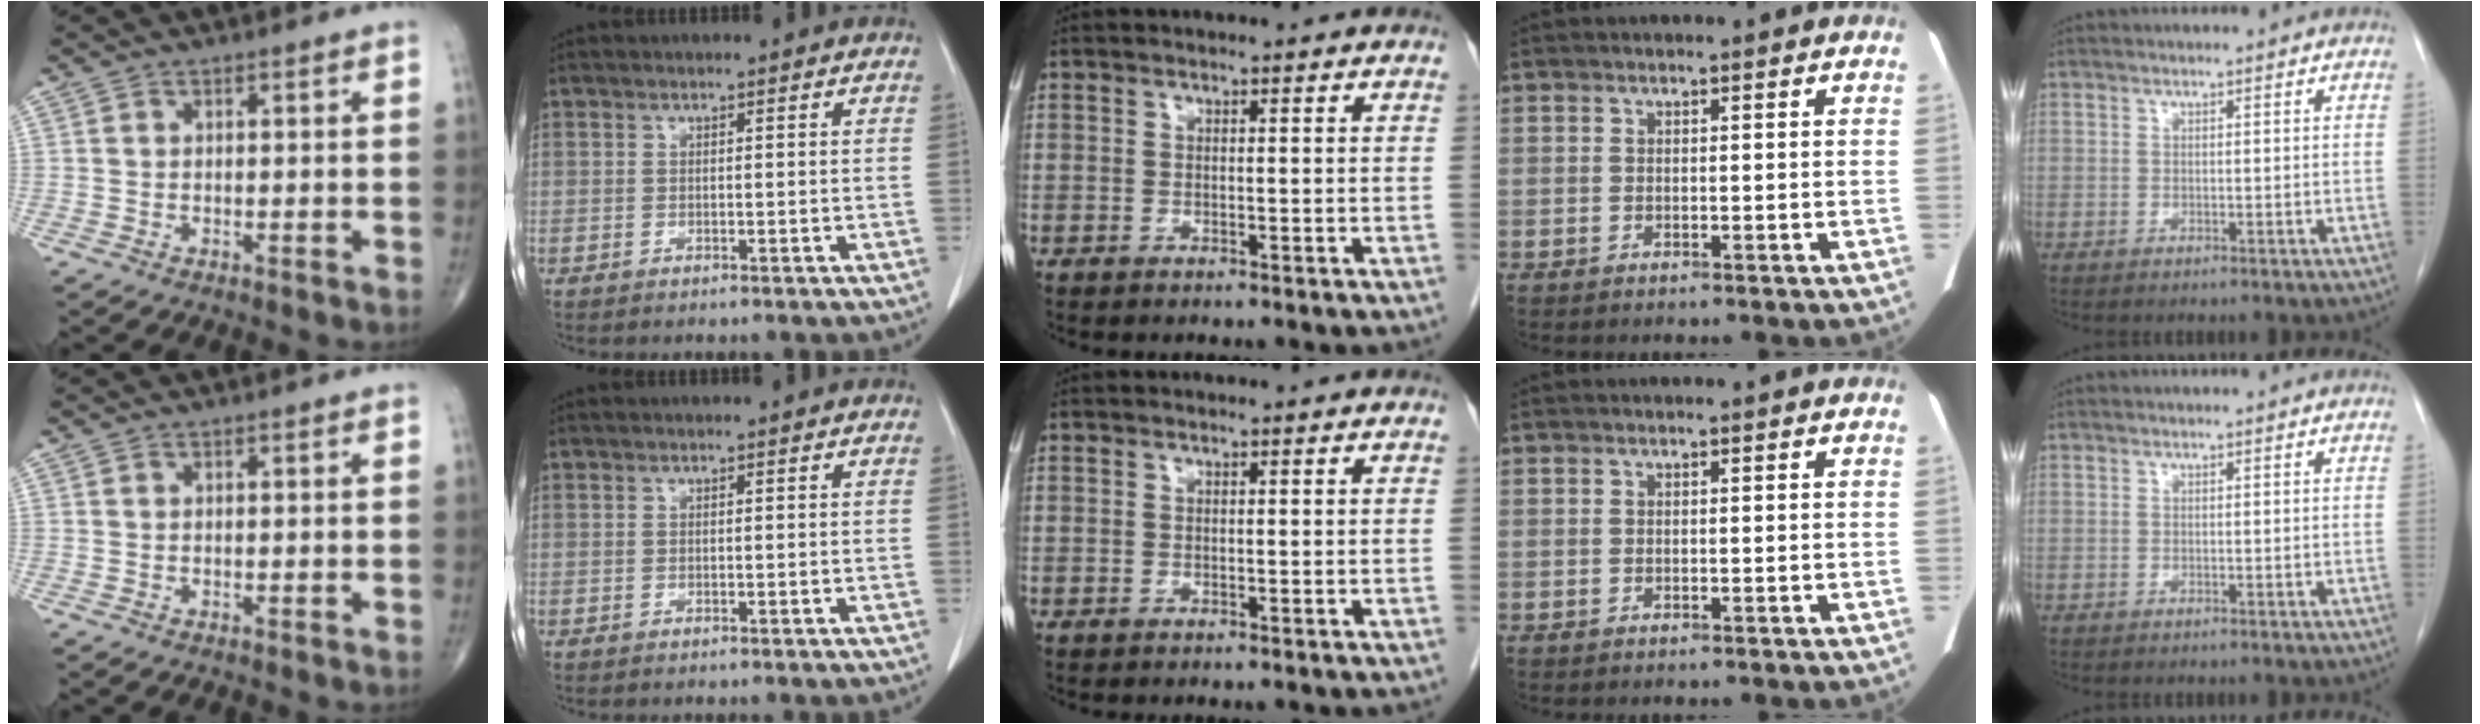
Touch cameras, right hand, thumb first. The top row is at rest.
{}